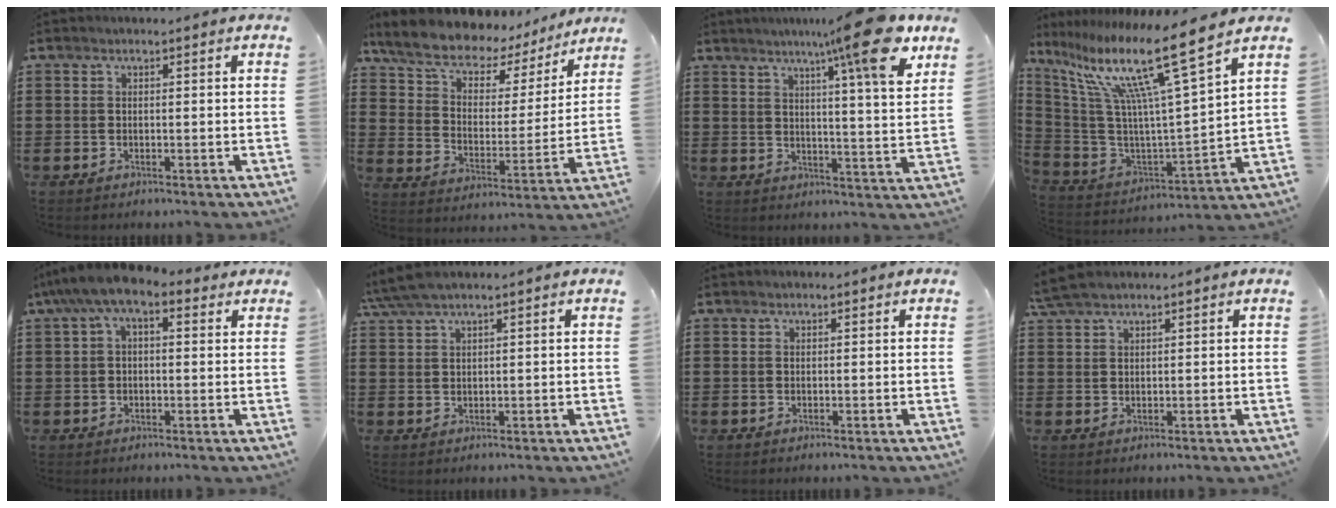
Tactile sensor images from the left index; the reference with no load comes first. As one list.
[{"total": 9.1, "force": [7.8, 3.3, 3.3], "torque": [-0.097, -0.047, 0.135]}, {"total": 13.2, "force": [8.8, 0.5, 9.8], "torque": [-0.156, -0.033, 0.133]}, {"total": 15.6, "force": [10.3, 0.3, 11.7], "torque": [-0.267, -0.066, 0.157]}, {"total": 6.0, "force": [2.8, 2.2, 4.9], "torque": [-0.105, 0.000, 0.046]}, {"total": 3.5, "force": [2.7, 0.2, 2.2], "torque": [-0.049, 0.003, 0.050]}, {"total": 0.0}, {"total": 3.2, "force": [2.6, 0.6, 1.8], "torque": [-0.041, 0.005, 0.050]}]